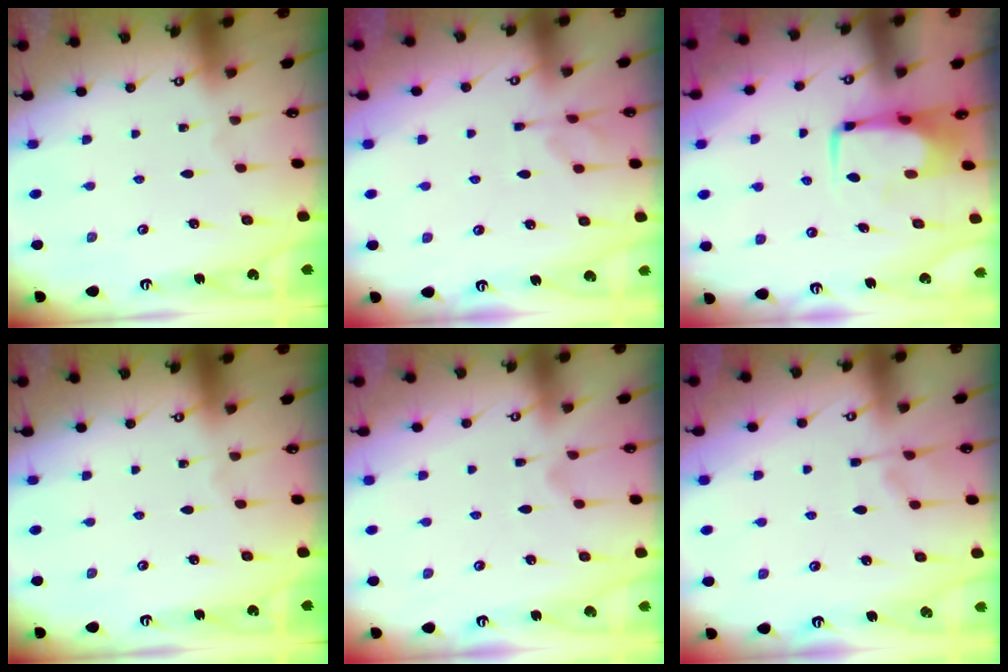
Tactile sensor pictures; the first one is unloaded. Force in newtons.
{"total": 2.4, "press": 2.1, "slide": 1.2}
{"total": 0.9, "press": 0.7, "slide": 0.4}
{"total": 0.0}
{"total": 3.2, "press": 3.0, "slide": 1.1}
{"total": 1.2, "press": 0.1, "slide": 1.2}